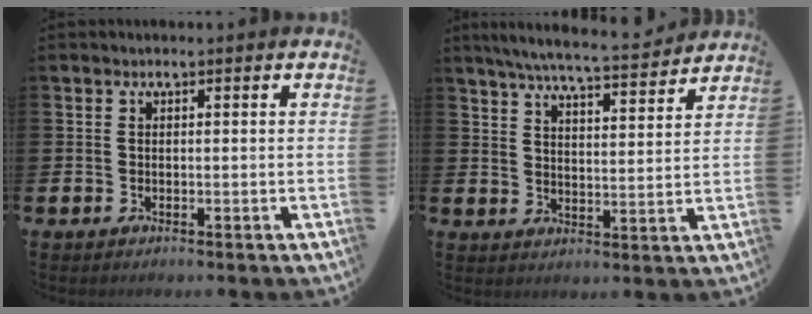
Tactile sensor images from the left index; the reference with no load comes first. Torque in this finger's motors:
{"motor_torque": [0.97, -1.17, 0.30, 0.12]}